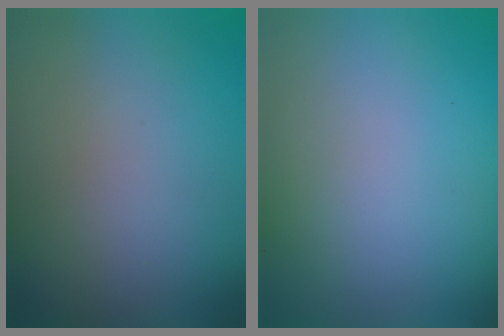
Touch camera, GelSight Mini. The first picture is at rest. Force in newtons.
{"total": 0.0}